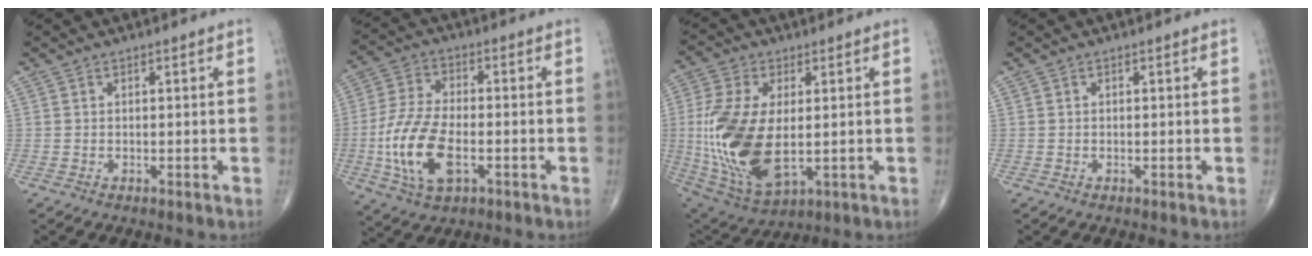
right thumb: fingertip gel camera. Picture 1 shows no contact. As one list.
[{"total": 14.0, "force": [-3.5, 7.1, 11.5], "torque": [-0.239, 0.009, -0.065]}, {"total": 19.2, "force": [-0.7, 10.1, 16.3], "torque": [-0.350, -0.017, 0.004]}, {"total": 0.0}]